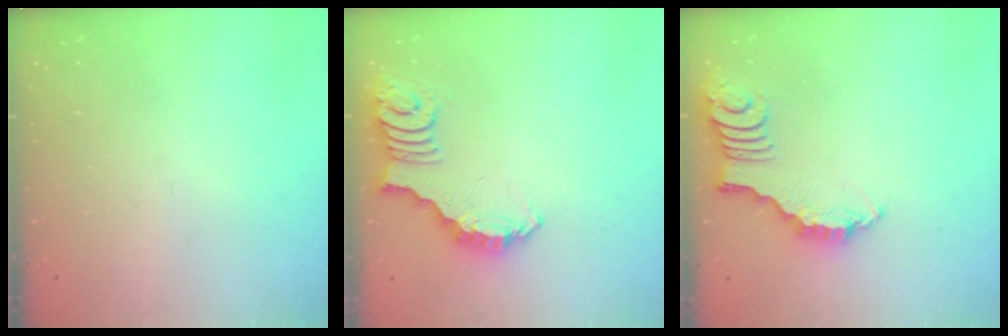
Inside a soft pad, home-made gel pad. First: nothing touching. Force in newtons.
{"total": 2.7, "press": 2.7, "slide": 0.5}
{"total": 2.4, "press": 2.4, "slide": 0.2}